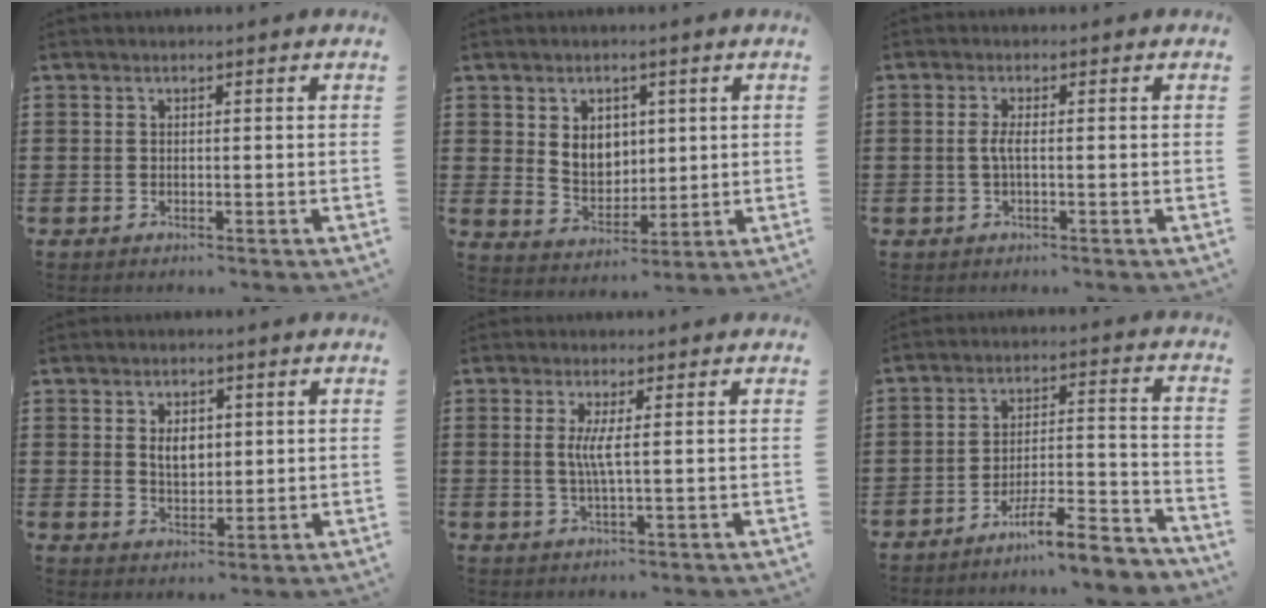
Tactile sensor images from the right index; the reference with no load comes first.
{"total": 5.1, "force": [1.6, 4.1, 2.6], "torque": [-0.051, 0.004, 0.027]}
{"total": 2.0, "force": [-0.2, 0.1, 2.0], "torque": [-0.055, -0.010, -0.008]}
{"total": 3.8, "force": [0.9, 2.3, 2.8], "torque": [-0.047, 0.001, 0.013]}
{"total": 3.4, "force": [0.4, -0.3, 3.3], "torque": [-0.067, -0.008, 0.005]}
{"total": 7.9, "force": [-6.8, 0.7, 3.9], "torque": [-0.056, 0.011, -0.126]}